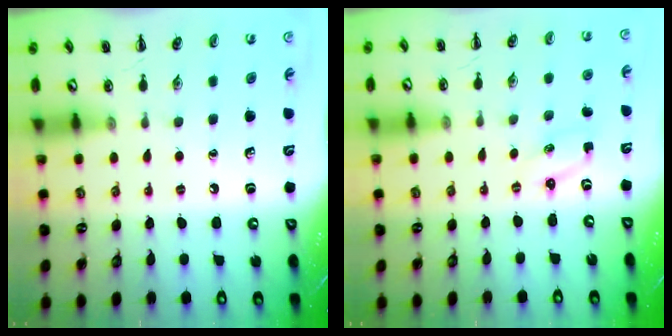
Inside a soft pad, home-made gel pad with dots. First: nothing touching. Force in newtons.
{"total": 2.1, "press": 2.0, "slide": 0.6}